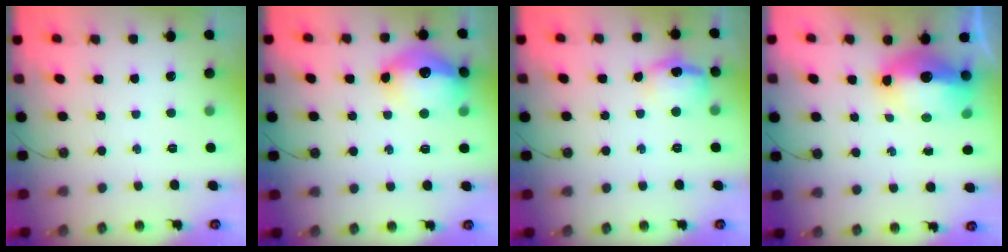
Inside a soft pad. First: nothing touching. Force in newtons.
{"total": 16.2, "press": 16.2, "slide": 1.5}
{"total": 11.0, "press": 10.9, "slide": 0.9}
{"total": 15.2, "press": 15.1, "slide": 1.8}